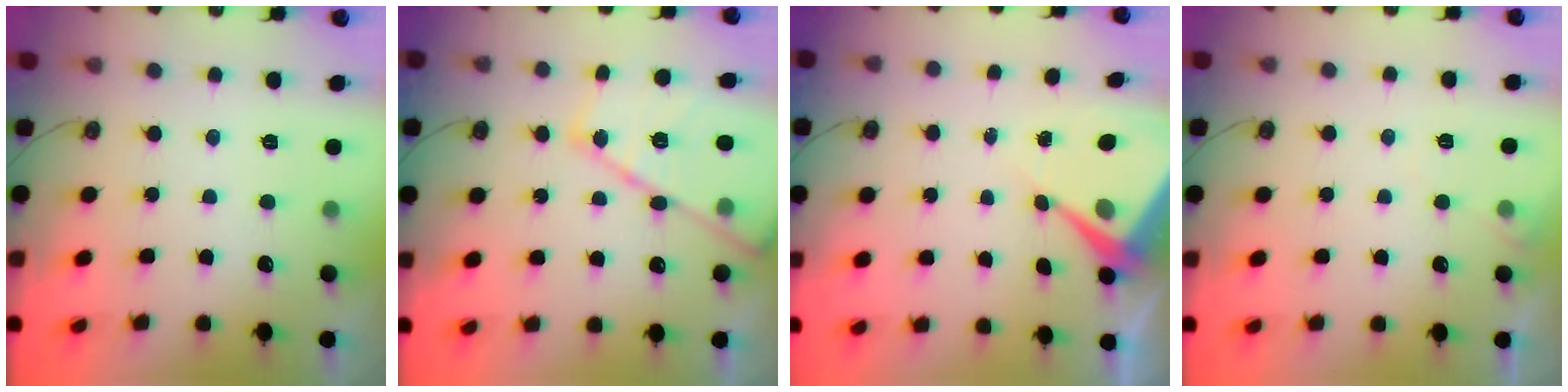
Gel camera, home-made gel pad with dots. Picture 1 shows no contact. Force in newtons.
{"total": 16.9, "press": 16.9, "slide": 1.1}
{"total": 6.6, "press": 6.6, "slide": 0.3}
{"total": 4.1, "press": 4.1, "slide": 0.7}